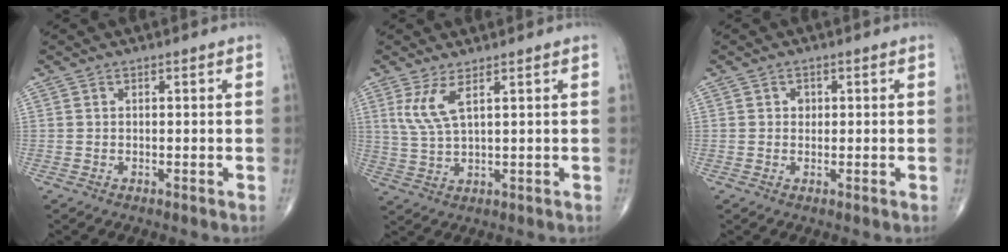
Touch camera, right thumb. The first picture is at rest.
{"total": 5.3, "force": [2.5, 1.2, 4.5], "torque": [-0.108, -0.016, 0.060]}
{"total": 1.4, "force": [0.3, 1.2, 0.6], "torque": [-0.001, 0.002, 0.003]}